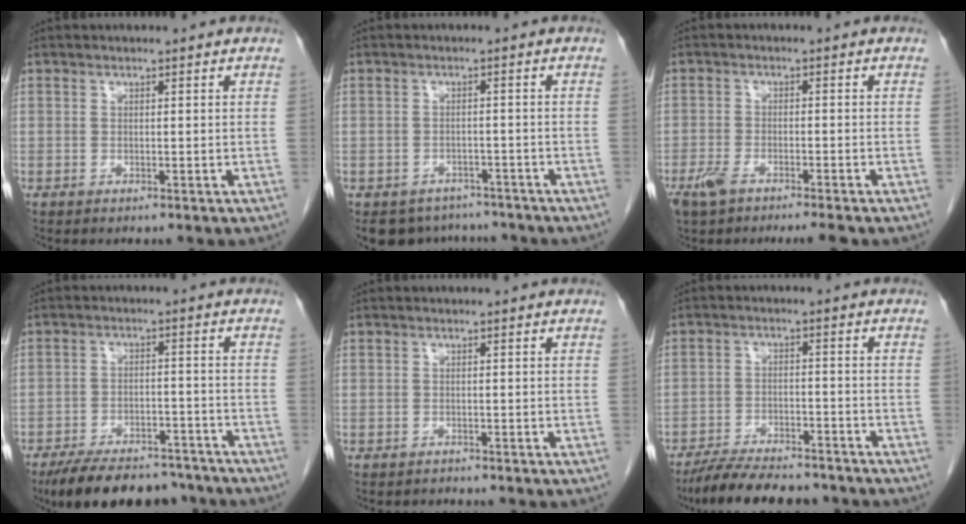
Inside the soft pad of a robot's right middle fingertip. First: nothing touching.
{"total": 7.4, "force": [-6.3, 3.8, 0.5], "torque": [0.000, 0.010, -0.082]}
{"total": 6.2, "force": [-4.6, 1.3, 3.9], "torque": [-0.071, -0.010, -0.075]}
{"total": 14.7, "force": [-12.4, 5.2, 5.9], "torque": [-0.097, 0.002, -0.180]}
{"total": 0.7, "force": [-0.6, 0.2, -0.3], "torque": [-0.004, -0.003, -0.013]}
{"total": 12.0, "force": [-10.5, 3.0, 5.0], "torque": [-0.076, -0.002, -0.161]}